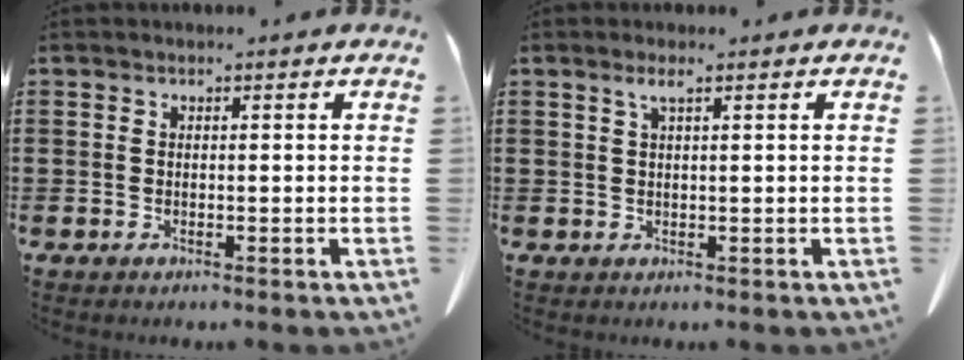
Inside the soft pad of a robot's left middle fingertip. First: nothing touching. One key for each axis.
{"total": 1.5, "fx": 0.8, "fy": 0.2, "fz": 1.3, "tx": -0.028, "ty": 0.002, "tz": 0.014}